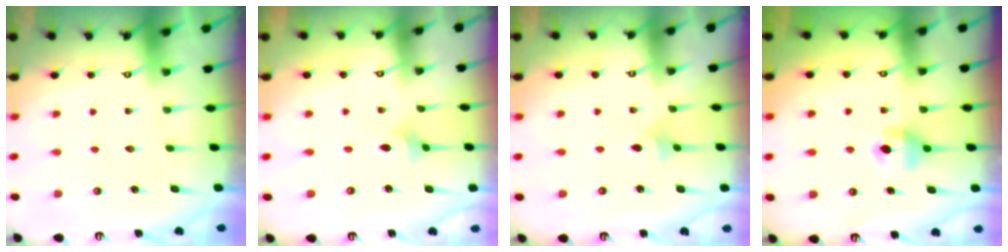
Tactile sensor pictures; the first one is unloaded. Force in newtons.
{"total": 2.3, "press": 2.2, "slide": 0.5}
{"total": 3.0, "press": 2.9, "slide": 0.8}
{"total": 5.9, "press": 5.9, "slide": 0.6}